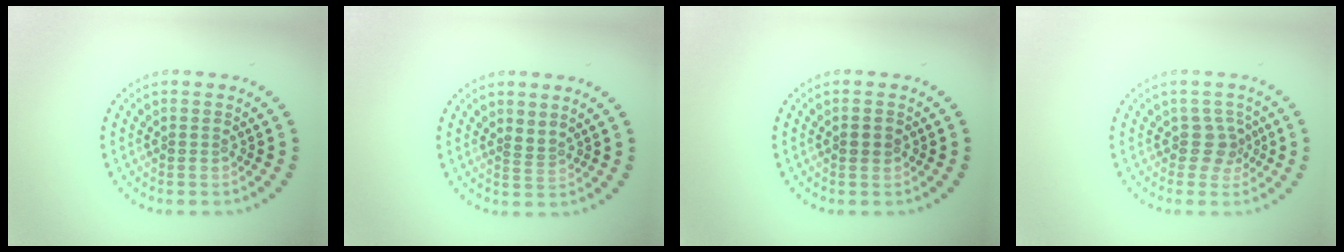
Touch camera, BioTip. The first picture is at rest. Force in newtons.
{"total": 0.9, "press": 0.3, "slide": 0.9}
{"total": 1.0, "press": 1.0, "slide": 0.1}
{"total": 2.0, "press": 1.5, "slide": 1.4}